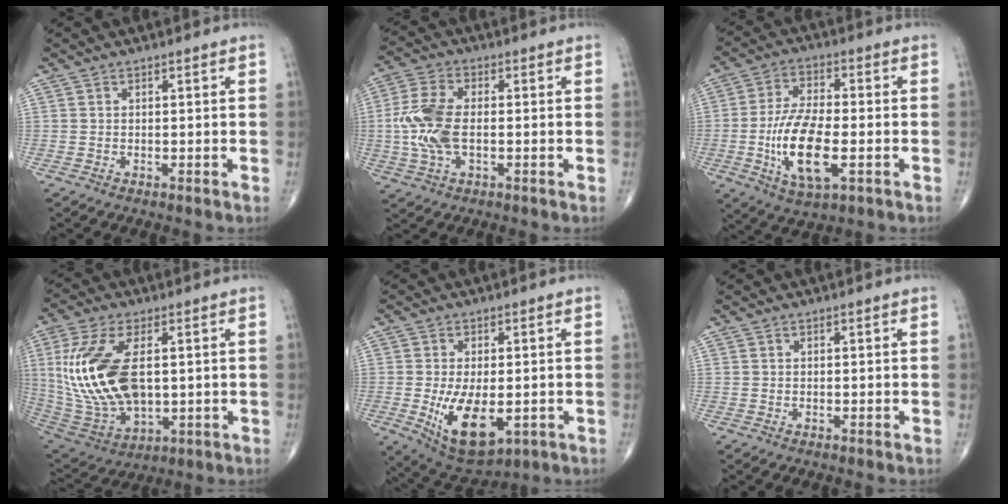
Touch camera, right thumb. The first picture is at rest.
{"total": 10.3, "force": [-0.7, 5.3, 8.7], "torque": [-0.202, 0.010, -0.016]}
{"total": 13.7, "force": [-3.2, 5.6, 12.1], "torque": [-0.233, 0.004, -0.055]}
{"total": 19.8, "force": [2.3, 10.4, 16.7], "torque": [-0.357, -0.016, 0.058]}
{"total": 11.7, "force": [-2.5, 6.0, 9.7], "torque": [-0.157, -0.016, -0.024]}
{"total": 0.0}